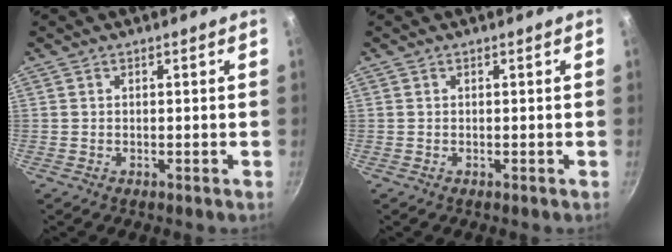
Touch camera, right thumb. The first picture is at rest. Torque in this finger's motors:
{"motor_torque": [0.00, 0.00, 0.00, 0.00, 0.00]}